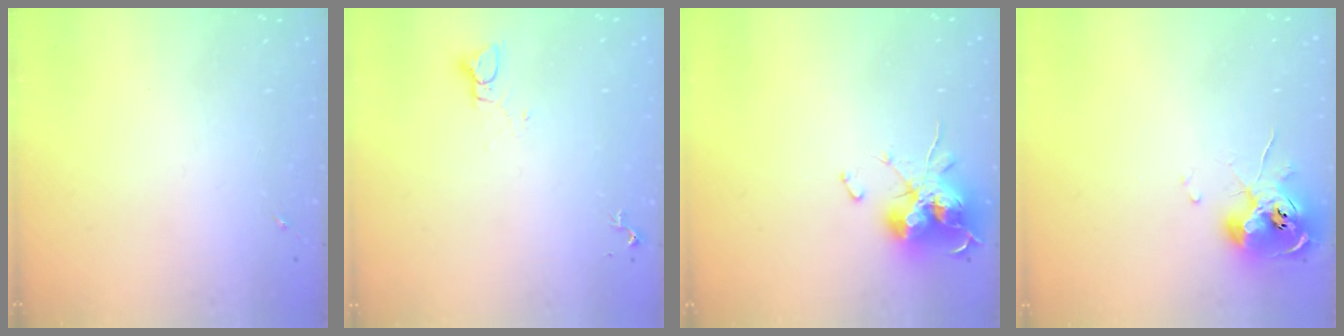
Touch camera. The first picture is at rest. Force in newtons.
{"total": 2.7, "press": 2.7, "slide": 0.2}
{"total": 15.3, "press": 15.3, "slide": 0.1}
{"total": 10.7, "press": 10.7, "slide": 1.2}